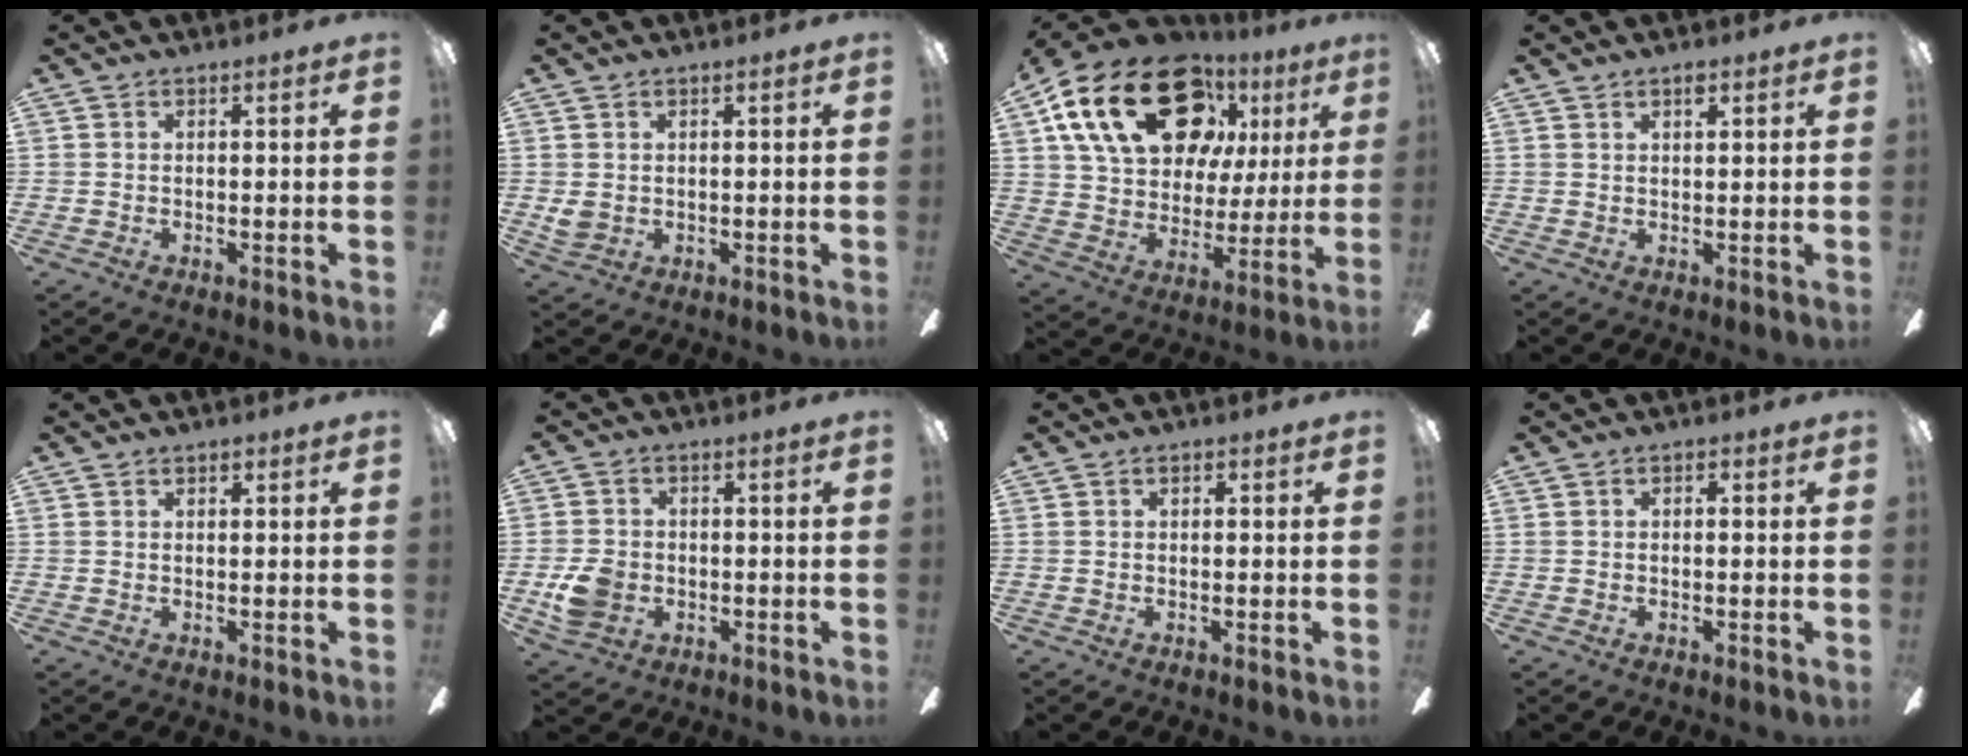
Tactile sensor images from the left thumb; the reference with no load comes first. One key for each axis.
{"total": 2.5, "fx": 0.4, "fy": 2.1, "fz": 1.3, "tx": -0.017, "ty": 0.000, "tz": 0.006}
{"total": 25.8, "fx": 12.6, "fy": 15.8, "fz": 16.1, "tx": -0.282, "ty": -0.051, "tz": 0.229}
{"total": 1.8, "fx": 1.3, "fy": 0.8, "fz": 1.1, "tx": -0.007, "ty": -0.004, "tz": 0.019}
{"total": 0.7, "fx": 0.5, "fy": 0.5, "fz": 0.3, "tx": 0.003, "ty": -0.001, "tz": 0.007}
{"total": 6.8, "fx": -1.9, "fy": 5.5, "fz": 3.5, "tx": -0.063, "ty": 0.009, "tz": -0.035}
{"total": 0.7, "fx": 0.0, "fy": 0.5, "fz": 0.4, "tx": -0.008, "ty": 0.006, "tz": -0.002}
{"total": 0.9, "fx": -0.5, "fy": 0.5, "fz": 0.4, "tx": -0.008, "ty": 0.004, "tz": -0.010}